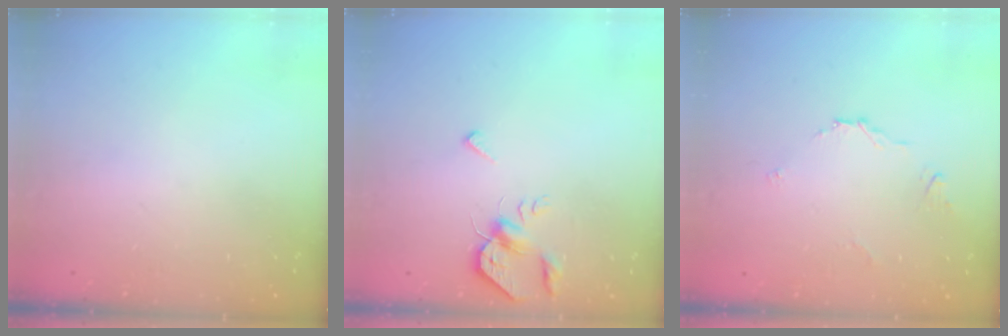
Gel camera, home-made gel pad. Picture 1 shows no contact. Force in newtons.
{"total": 6.1, "press": 6.1, "slide": 0.5}
{"total": 3.9, "press": 3.9, "slide": 0.4}